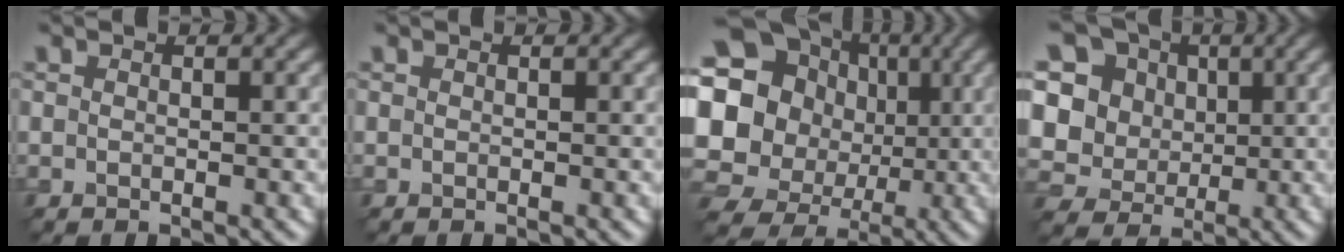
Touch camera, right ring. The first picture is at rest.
{"total": 0.0}
{"total": 20.2, "force": [1.1, 18.8, 7.3], "torque": [-0.191, 0.006, -0.011]}
{"total": 13.8, "force": [3.2, 12.2, 5.6], "torque": [-0.161, 0.031, 0.049]}